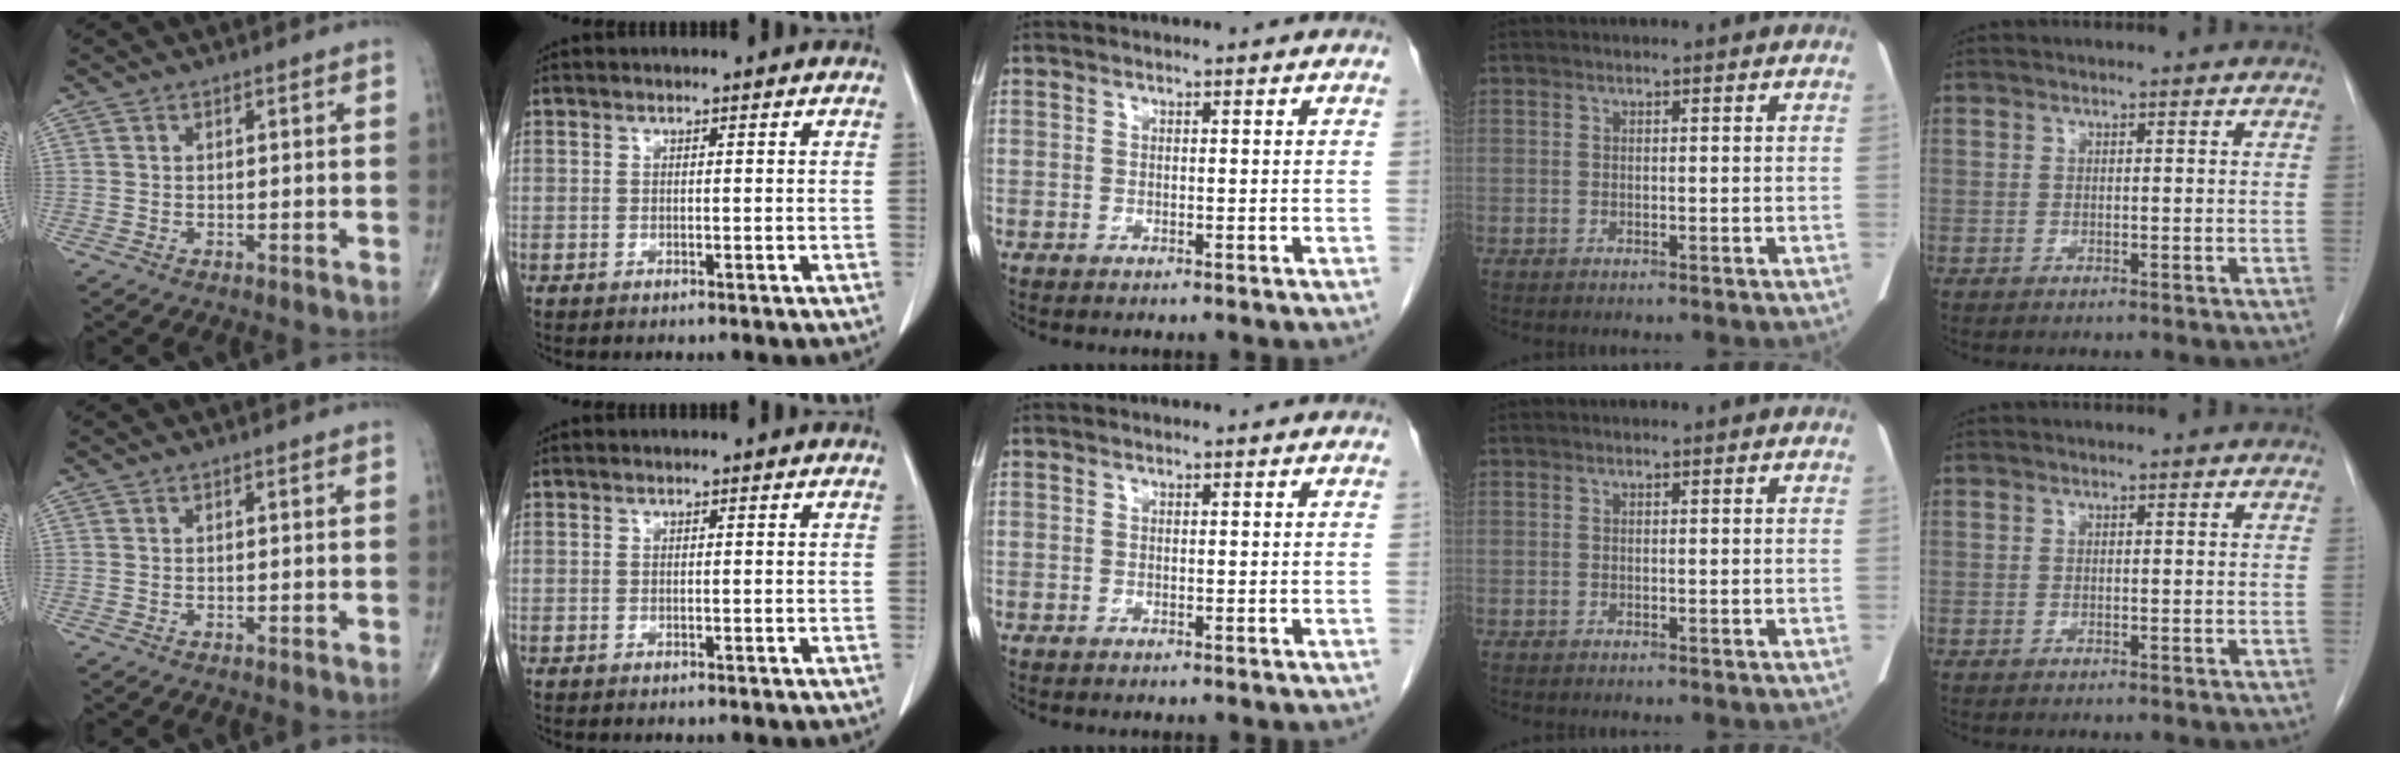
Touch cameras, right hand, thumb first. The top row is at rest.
{}